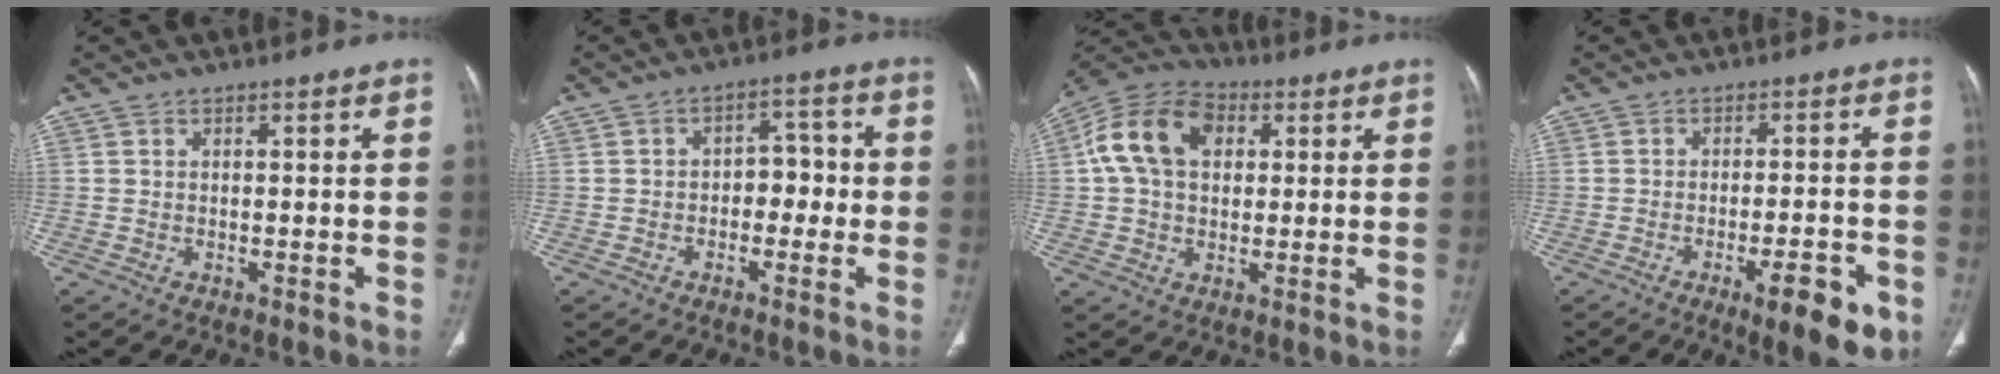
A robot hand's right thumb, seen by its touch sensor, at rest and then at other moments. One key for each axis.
{"total": 5.6, "fx": -1.2, "fy": 4.0, "fz": 3.7, "tx": -0.021, "ty": 0.030, "tz": -0.028}
{"total": 13.7, "fx": 3.0, "fy": 9.6, "fz": 9.4, "tx": -0.161, "ty": 0.023, "tz": 0.044}
{"total": 9.7, "fx": -4.7, "fy": 2.5, "fz": 8.1, "tx": -0.104, "ty": 0.011, "tz": -0.059}